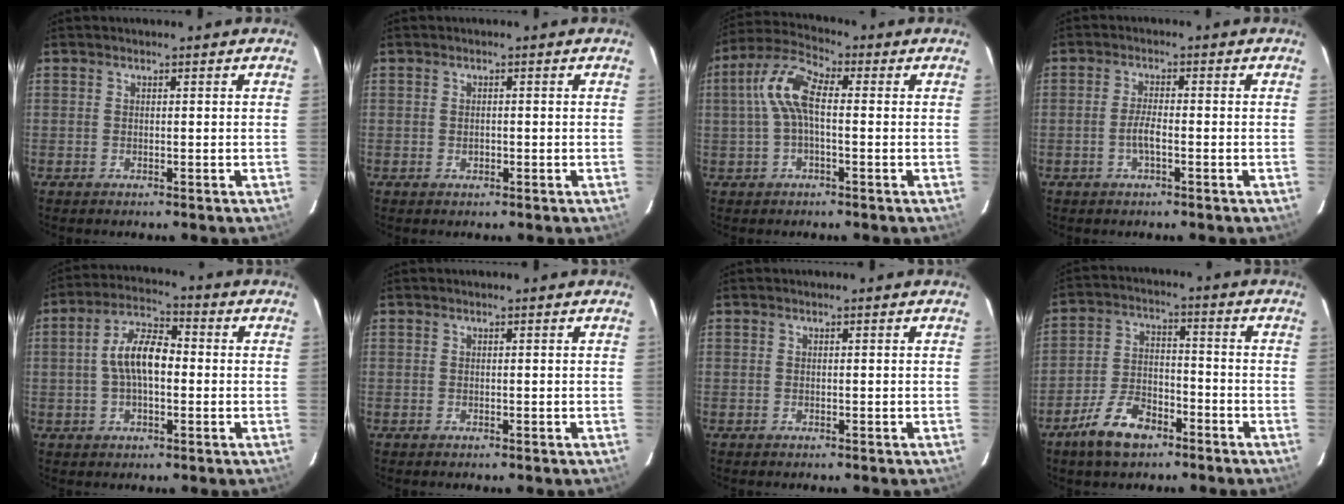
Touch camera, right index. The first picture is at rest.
{"total": 1.0, "force": [-0.3, 0.8, 0.6], "torque": [-0.010, 0.003, -0.004]}
{"total": 8.3, "force": [0.3, 3.2, 7.7], "torque": [-0.168, 0.024, 0.003]}
{"total": 3.0, "force": [-1.2, 0.6, 2.7], "torque": [-0.057, 0.002, -0.023]}
{"total": 8.8, "force": [-0.2, 4.2, 7.7], "torque": [-0.151, 0.021, -0.005]}
{"total": 0.0}
{"total": 0.0}
{"total": 9.7, "force": [-6.5, 4.8, 5.4], "torque": [-0.119, 0.007, -0.118]}